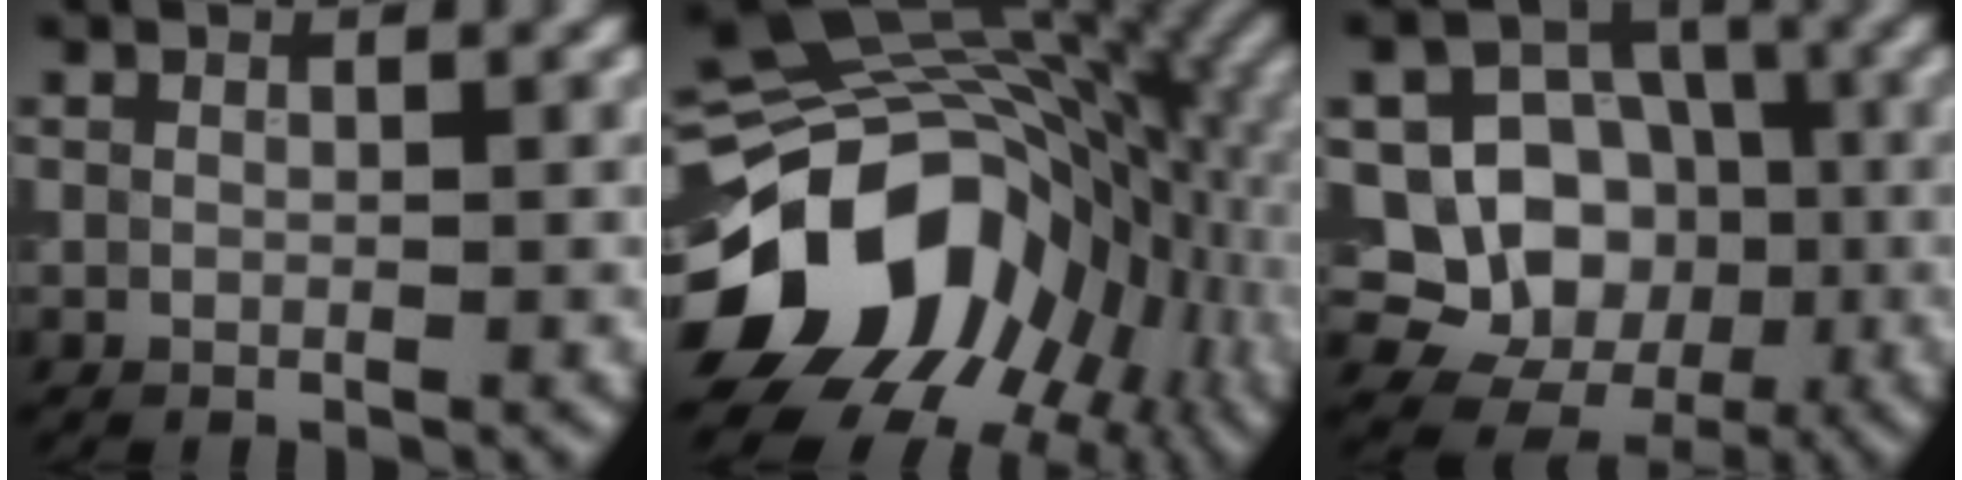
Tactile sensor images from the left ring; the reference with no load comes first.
{"total": 16.5, "force": [-4.8, 12.3, 9.9], "torque": [-0.153, -0.013, -0.081]}
{"total": 12.5, "force": [-1.9, 11.3, 5.0], "torque": [-0.095, 0.011, -0.047]}